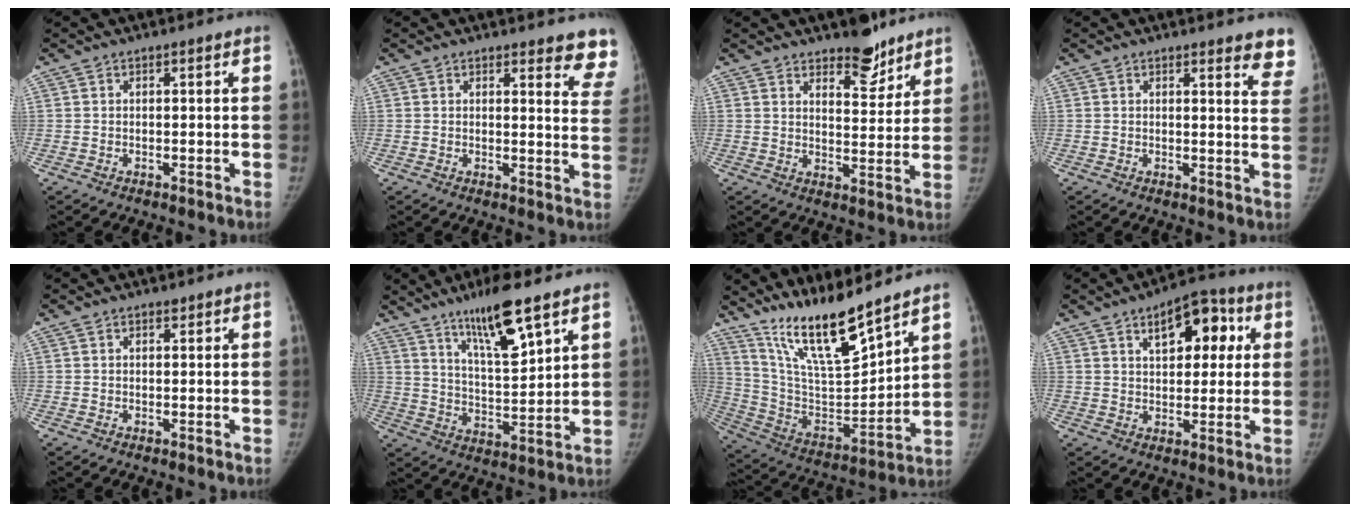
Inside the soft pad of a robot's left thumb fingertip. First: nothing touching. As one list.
[{"total": 9.0, "force": [8.4, 2.2, 2.7], "torque": [0.013, -0.057, 0.064]}, {"total": 8.0, "force": [6.2, 3.4, 3.8], "torque": [-0.020, -0.044, 0.094]}, {"total": 7.9, "force": [6.7, 1.9, 3.7], "torque": [-0.009, -0.036, 0.053]}, {"total": 0.8, "force": [0.6, 0.4, 0.3], "torque": [0.001, -0.002, 0.008]}, {"total": 13.1, "force": [8.4, 2.5, 9.7], "torque": [-0.154, -0.050, 0.153]}, {"total": 17.5, "force": [14.1, 2.9, 9.8], "torque": [-0.145, -0.084, 0.274]}, {"total": 11.5, "force": [4.4, 6.3, 8.6], "torque": [-0.079, 0.006, 0.060]}]